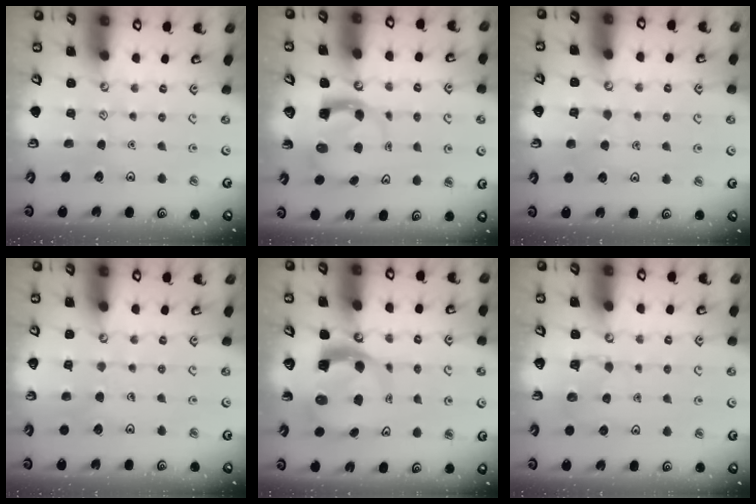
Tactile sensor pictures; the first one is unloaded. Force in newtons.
{"total": 3.7, "press": 3.6, "slide": 0.5}
{"total": 5.7, "press": 5.7, "slide": 0.5}
{"total": 4.2, "press": 4.2, "slide": 0.3}
{"total": 7.3, "press": 7.3, "slide": 0.9}
{"total": 5.4, "press": 5.4, "slide": 0.4}